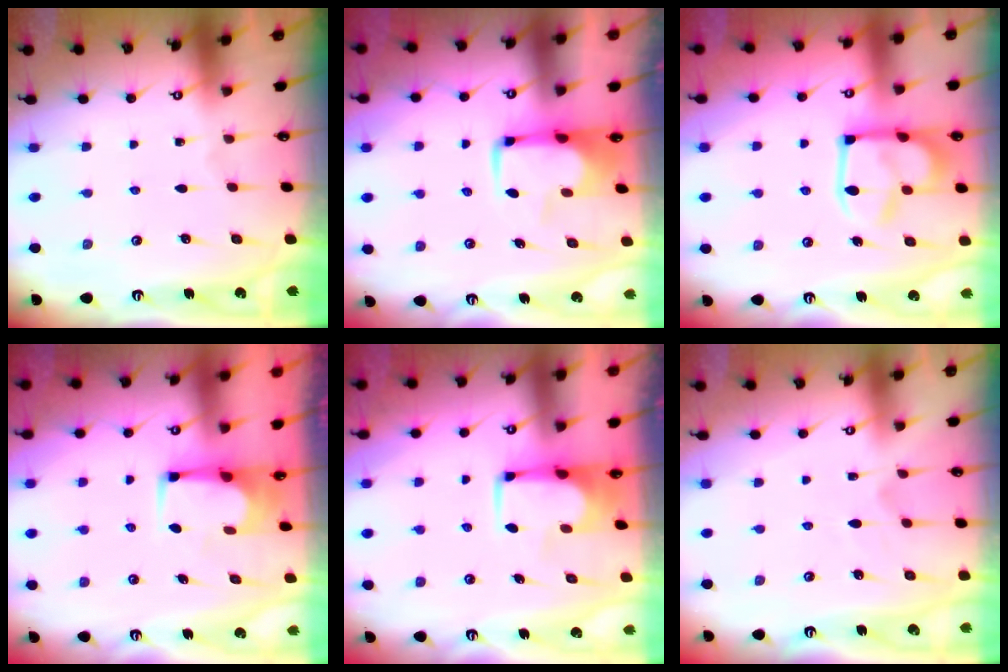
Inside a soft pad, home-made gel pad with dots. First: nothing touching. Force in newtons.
{"total": 1.2, "press": 1.0, "slide": 0.6}
{"total": 12.7, "press": 12.6, "slide": 1.1}
{"total": 2.1, "press": 2.1, "slide": 0.2}
{"total": 1.7, "press": 1.7, "slide": 0.1}
{"total": 2.4, "press": 2.2, "slide": 1.1}